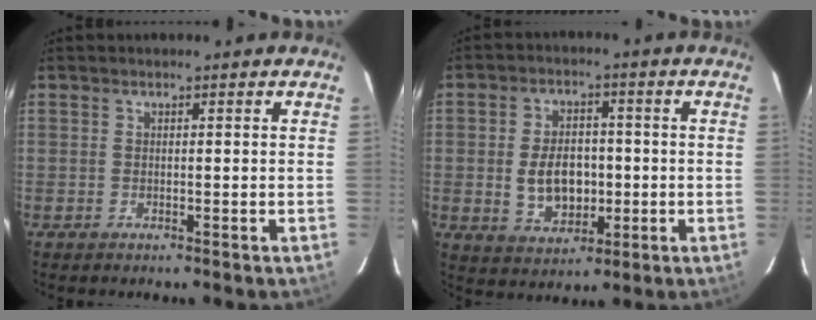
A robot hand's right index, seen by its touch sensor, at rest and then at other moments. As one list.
[{"total": 9.1, "force": [-1.1, 6.1, 6.6], "torque": [-0.133, 0.006, -0.006]}]